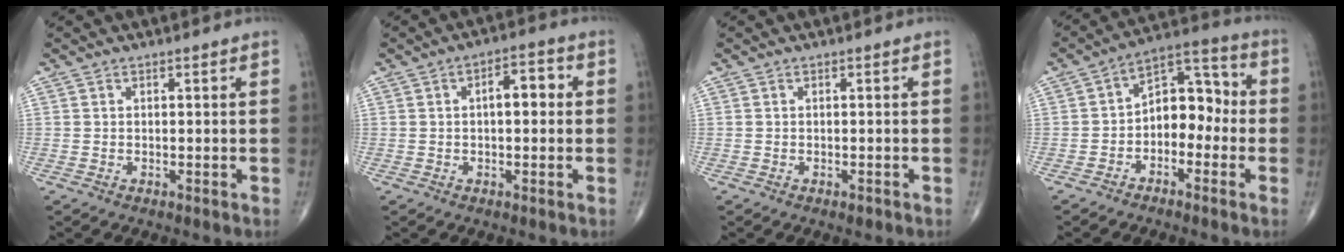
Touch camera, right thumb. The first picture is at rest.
{"total": 5.4, "force": [0.6, 2.6, 4.7], "torque": [-0.058, 0.018, 0.002]}
{"total": 0.6, "force": [-0.4, 0.3, 0.4], "torque": [-0.003, -0.001, -0.005]}
{"total": 8.9, "force": [-1.8, 6.0, 6.3], "torque": [-0.060, 0.046, -0.045]}